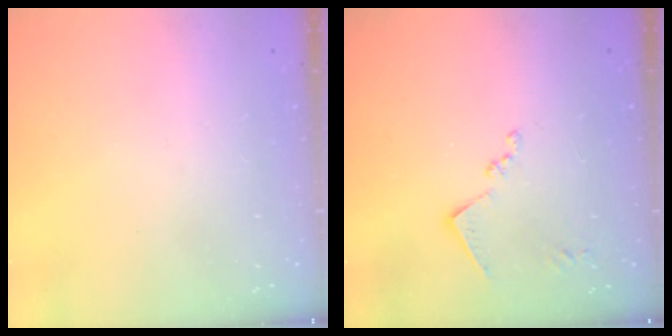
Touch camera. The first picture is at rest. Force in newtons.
{"total": 9.0, "press": 9.0, "slide": 0.4}